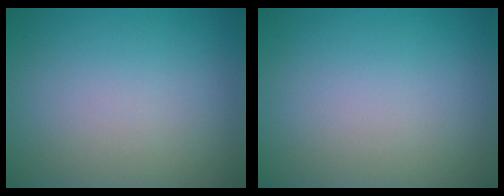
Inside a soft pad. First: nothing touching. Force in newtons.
{"total": 0.0}